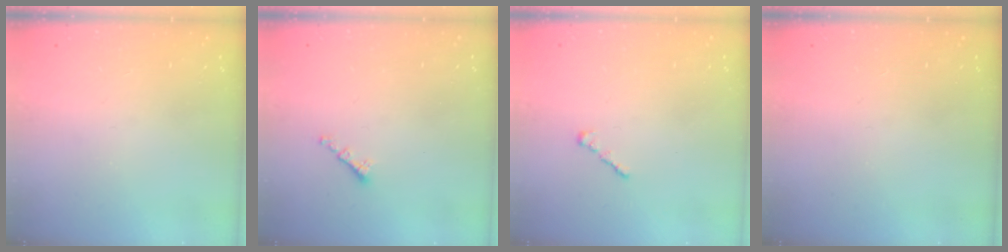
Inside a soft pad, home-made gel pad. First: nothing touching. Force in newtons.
{"total": 1.3, "press": 1.2, "slide": 0.5}
{"total": 1.4, "press": 1.3, "slide": 0.5}
{"total": 0.0}